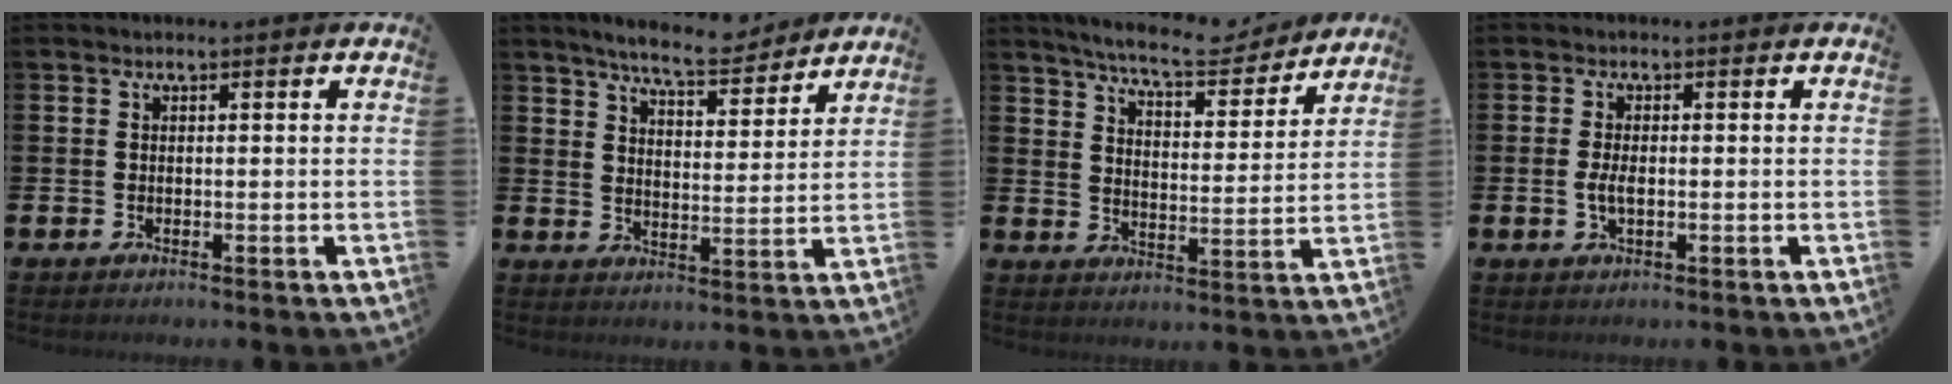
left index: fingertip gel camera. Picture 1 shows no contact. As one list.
[{"total": 7.2, "force": [6.9, 0.8, 2.0], "torque": [-0.049, -0.040, 0.120]}, {"total": 7.9, "force": [7.4, 0.9, 2.5], "torque": [-0.064, -0.046, 0.127]}, {"total": 2.3, "force": [-0.3, 1.0, 2.0], "torque": [-0.035, 0.001, -0.007]}]